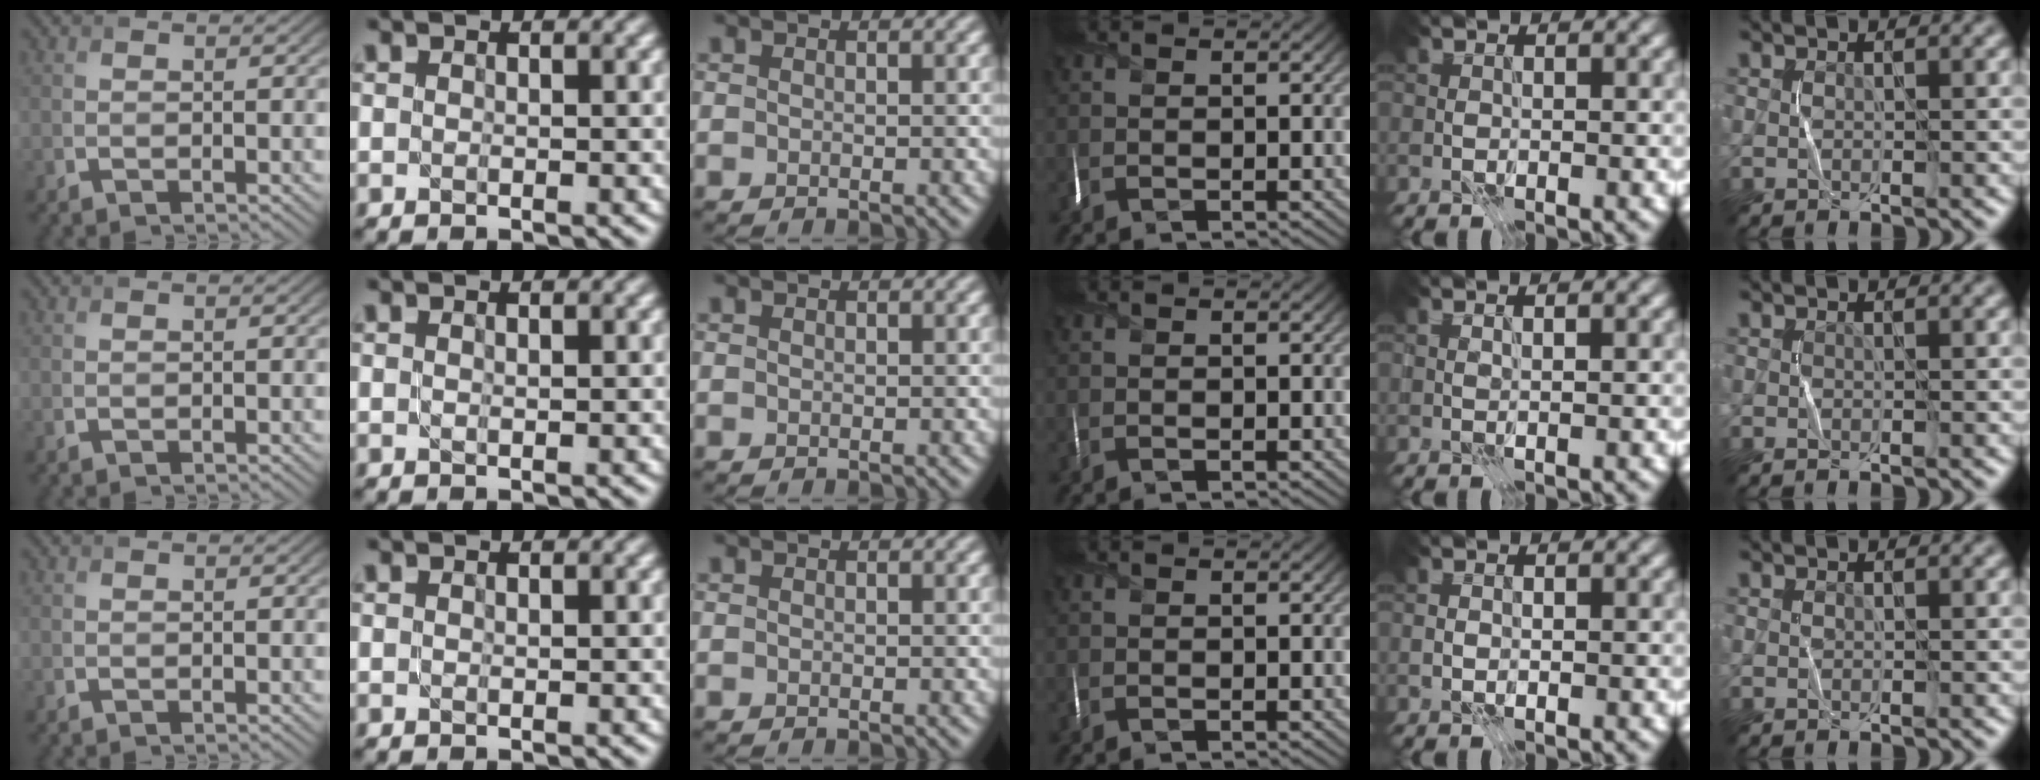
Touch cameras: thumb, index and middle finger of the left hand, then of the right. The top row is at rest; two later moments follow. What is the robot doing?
{"motion": "fold", "object": "scarf"}